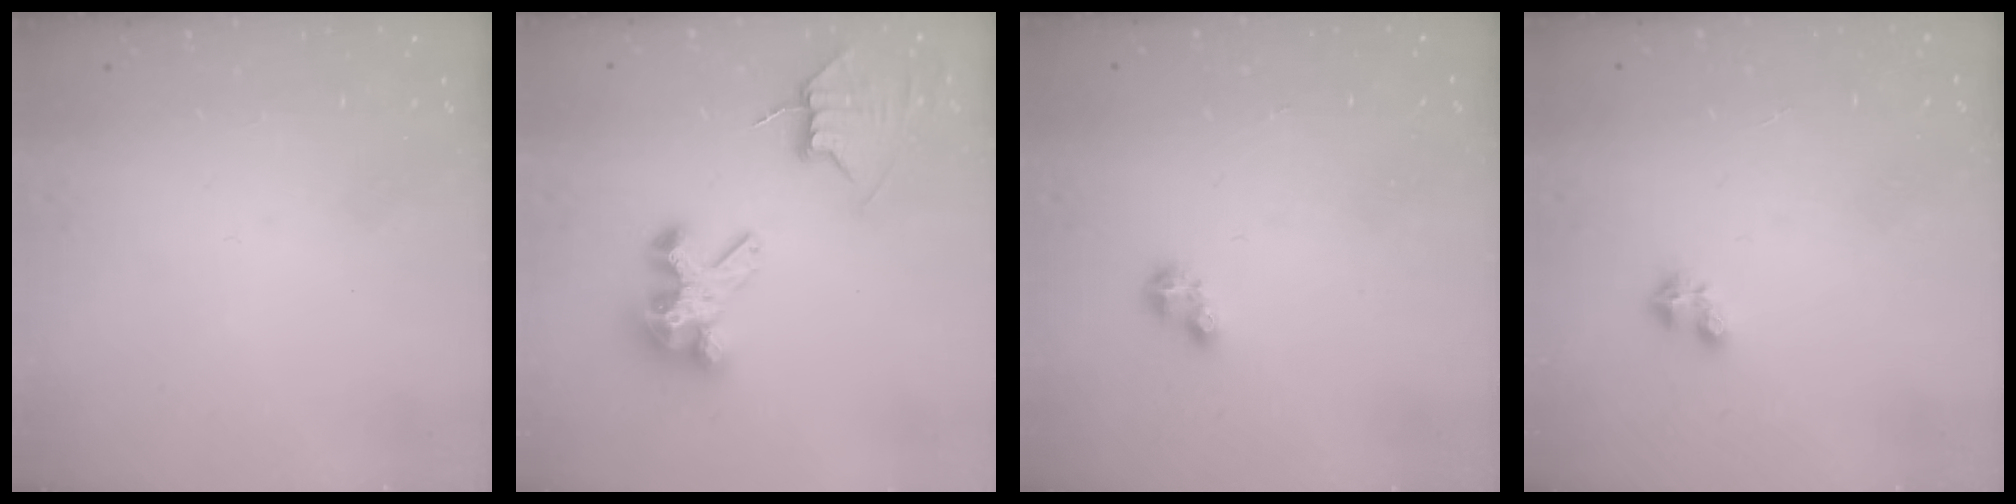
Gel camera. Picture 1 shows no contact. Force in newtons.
{"total": 7.8, "press": 7.7, "slide": 0.6}
{"total": 2.8, "press": 2.8, "slide": 0.4}
{"total": 2.4, "press": 2.3, "slide": 0.6}